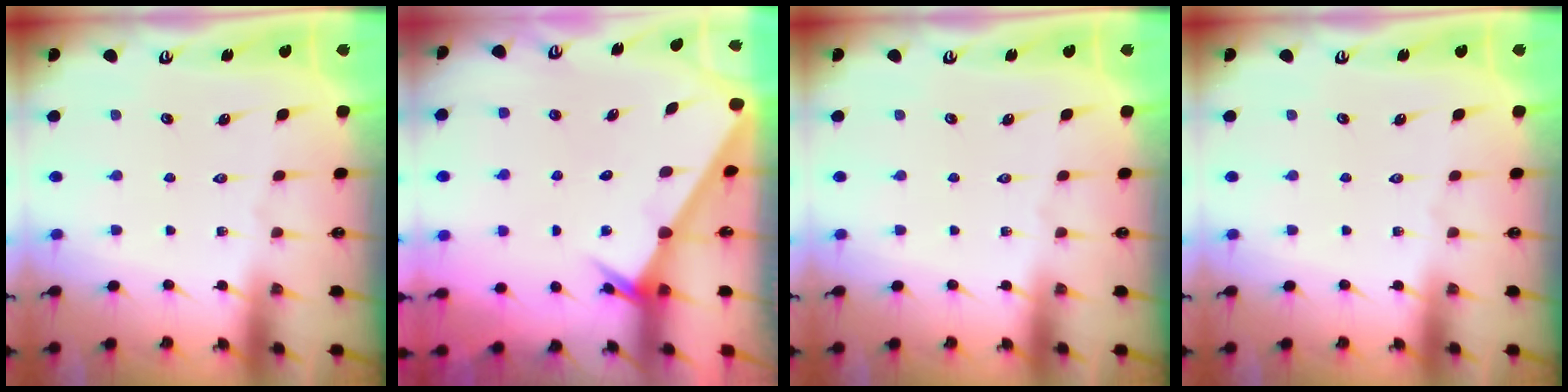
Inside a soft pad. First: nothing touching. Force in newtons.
{"total": 2.7, "press": 2.7, "slide": 0.3}
{"total": 0.0}
{"total": 0.0}